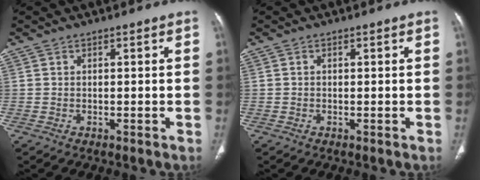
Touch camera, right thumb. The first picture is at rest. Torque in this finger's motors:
{"motor_torque": [-0.32, 0.06, -0.61, 0.17, -0.04]}